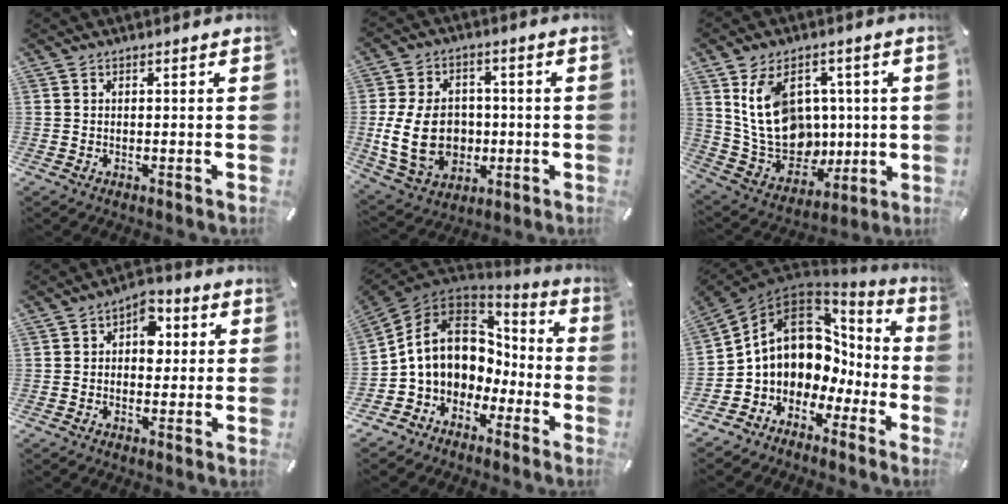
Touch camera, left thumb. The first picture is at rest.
{"total": 15.8, "force": [-1.8, 11.9, 10.2], "torque": [-0.228, 0.004, -0.030]}
{"total": 18.7, "force": [3.5, 14.7, 11.0], "torque": [-0.214, -0.020, 0.073]}
{"total": 6.9, "force": [0.6, 4.9, 4.9], "torque": [-0.051, -0.003, 0.001]}
{"total": 13.6, "force": [1.1, 11.4, 7.4], "torque": [-0.167, -0.003, 0.018]}
{"total": 13.4, "force": [2.9, 11.0, 7.1], "torque": [-0.142, -0.029, 0.058]}